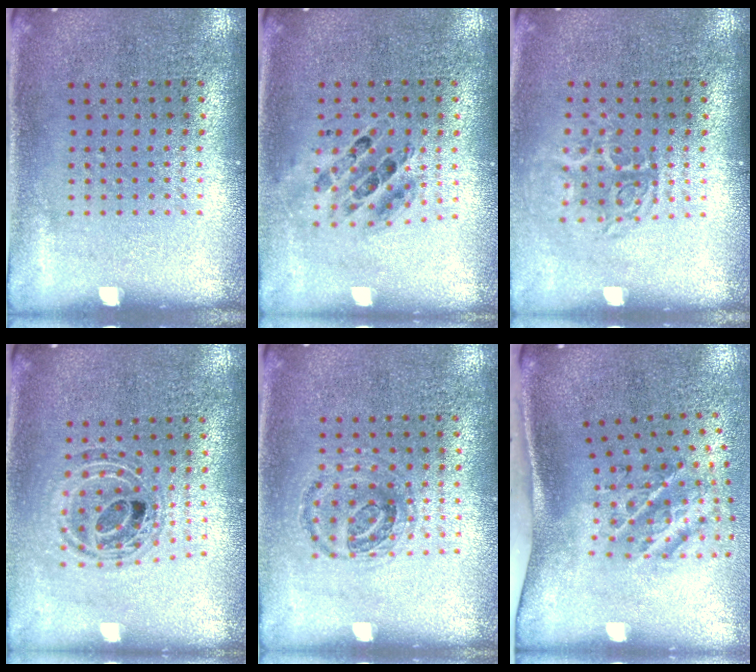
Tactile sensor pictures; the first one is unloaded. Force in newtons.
{"total": 0.6, "press": 0.6, "slide": 0.1}
{"total": 1.7, "press": 1.3, "slide": 1.1}
{"total": 0.9, "press": 0.9, "slide": 0.1}
{"total": 0.9, "press": 0.9, "slide": 0.1}
{"total": 2.3, "press": 1.3, "slide": 1.9}